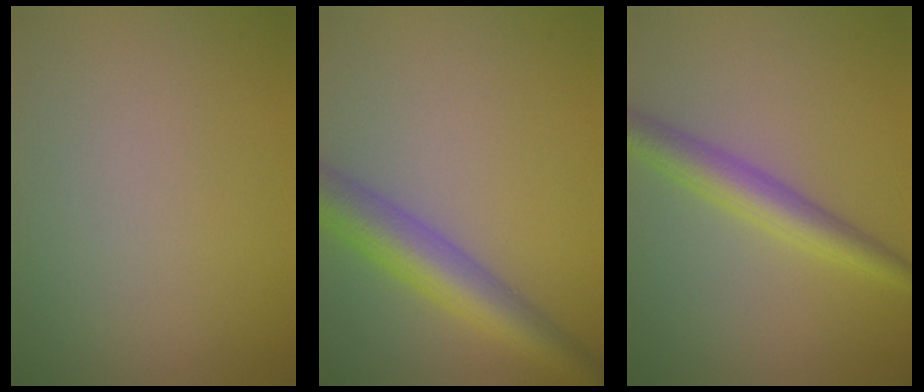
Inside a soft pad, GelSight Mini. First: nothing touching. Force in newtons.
{"total": 5.5, "press": 5.5, "slide": 0.2}
{"total": 3.8, "press": 3.8, "slide": 0.0}